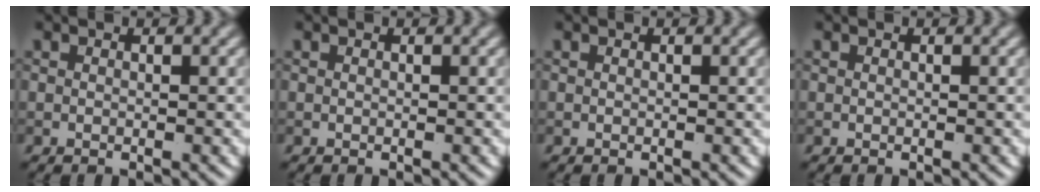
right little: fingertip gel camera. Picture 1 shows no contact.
{"total": 0.0}
{"total": 0.0}
{"total": 0.0}